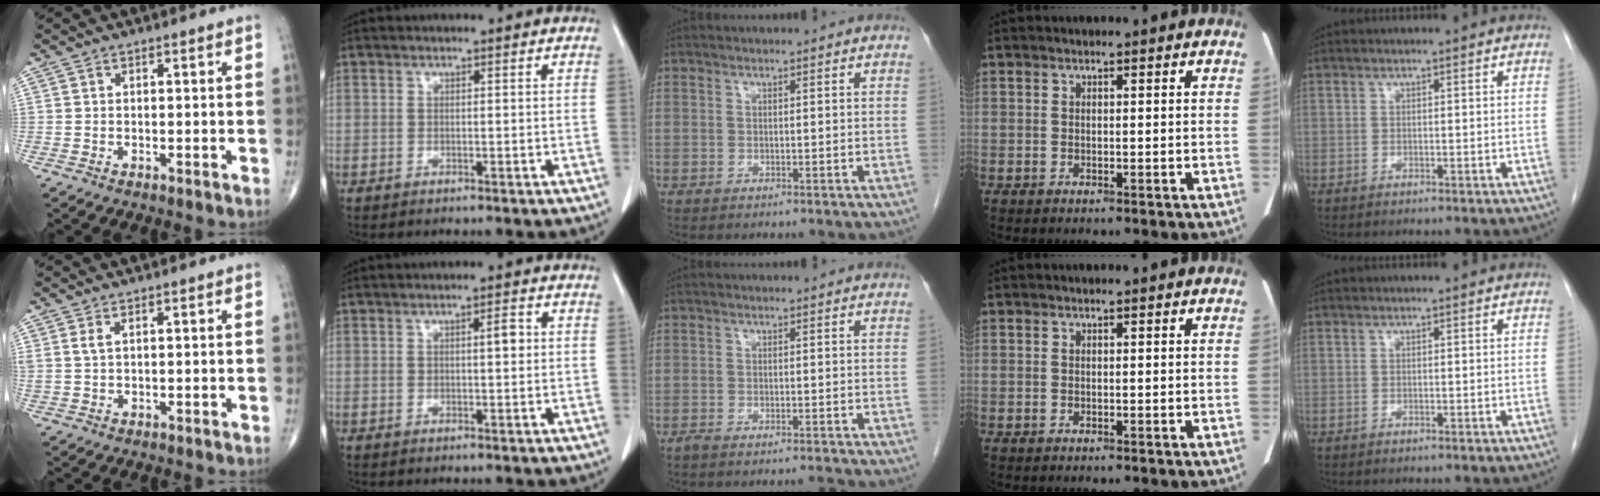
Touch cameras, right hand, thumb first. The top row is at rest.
{"thumb": {"total": 1.8, "force": [0.9, 0.7, 1.4], "torque": [-0.038, 0.006, 0.025]}, "index": {"total": 2.3, "force": [0.5, 0.6, 2.1], "torque": [-0.032, 0.003, 0.008]}, "middle": {"total": 2.1, "force": [-1.9, -0.4, 0.6], "torque": [-0.013, -0.003, -0.032]}}